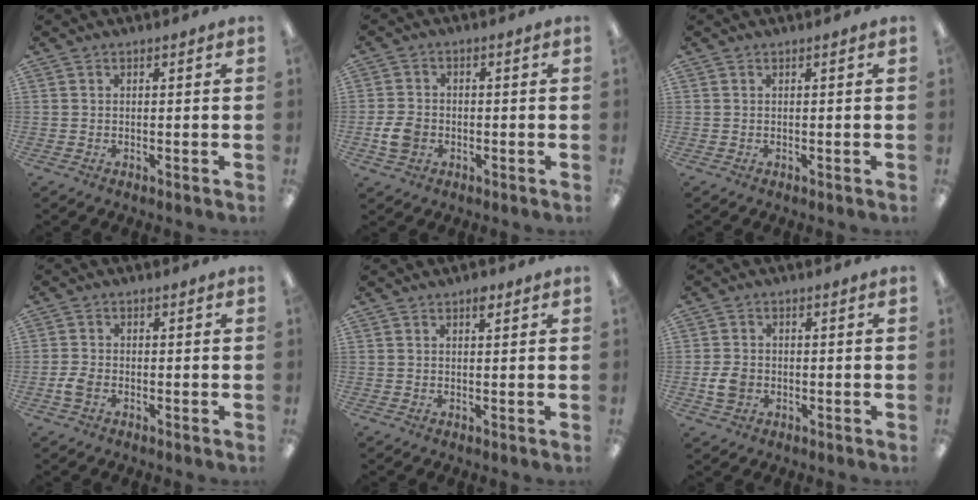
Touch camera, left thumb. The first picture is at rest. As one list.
[{"total": 5.6, "force": [-1.6, 4.4, 3.1], "torque": [-0.065, 0.007, -0.028]}, {"total": 0.0}, {"total": 3.1, "force": [-1.4, 2.0, 1.9], "torque": [-0.037, 0.005, -0.025]}, {"total": 2.1, "force": [1.2, 1.0, 1.4], "torque": [-0.007, -0.007, 0.016]}, {"total": 4.7, "force": [-1.1, 3.7, 2.7], "torque": [-0.050, 0.000, -0.022]}]